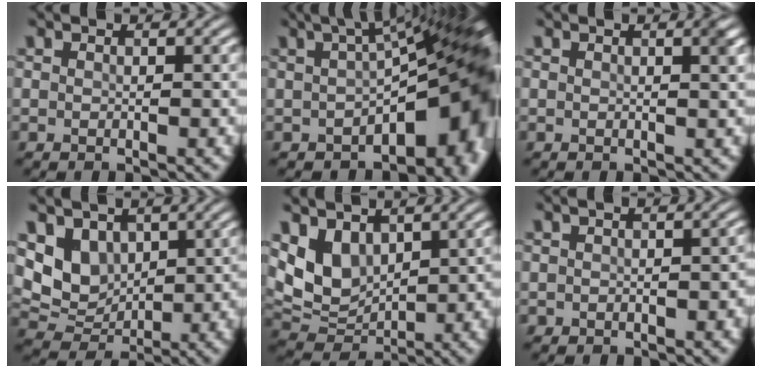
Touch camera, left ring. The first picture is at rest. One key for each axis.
{"total": 13.8, "fx": -2.2, "fy": 6.5, "fz": 12.0, "tx": -0.127, "ty": -0.036, "tz": -0.007}
{"total": 0.8, "fx": 0.6, "fy": -0.1, "fz": 0.6, "tx": 0.004, "ty": 0.011, "tz": -0.004}
{"total": 6.6, "fx": 1.4, "fy": 5.3, "fz": 3.6, "tx": -0.070, "ty": -0.024, "tz": 0.022}
{"total": 6.8, "fx": 1.7, "fy": 5.1, "fz": 4.2, "tx": -0.086, "ty": -0.022, "tz": 0.027}
{"total": 2.9, "fx": -0.8, "fy": 1.8, "fz": 2.1, "tx": -0.025, "ty": 0.000, "tz": -0.021}